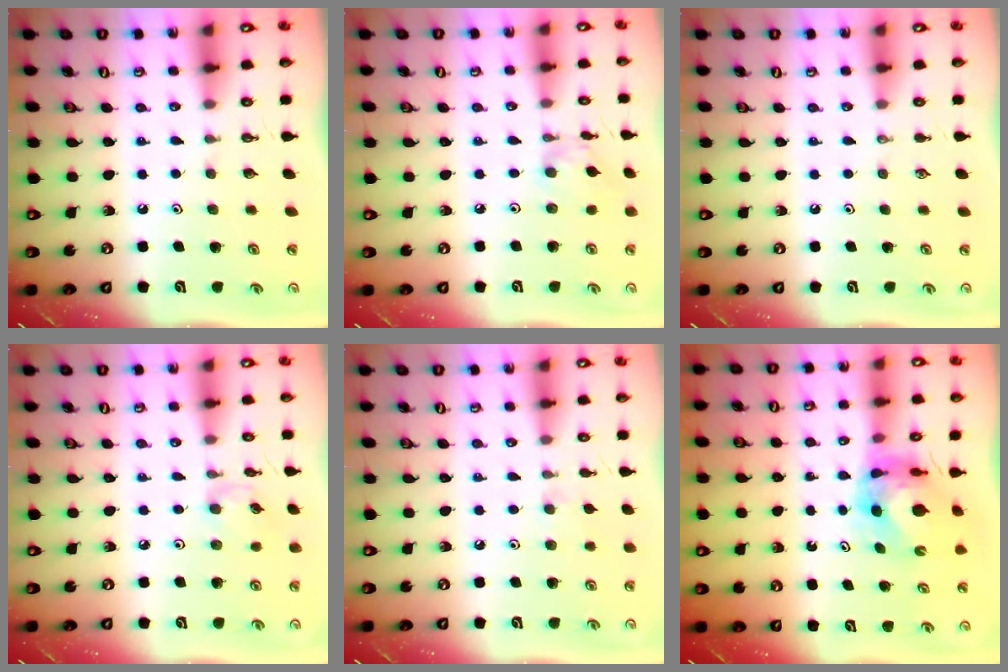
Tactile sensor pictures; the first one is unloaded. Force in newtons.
{"total": 2.0, "press": 2.0, "slide": 0.3}
{"total": 0.0}
{"total": 2.7, "press": 2.7, "slide": 0.1}
{"total": 4.2, "press": 4.2, "slide": 0.6}
{"total": 6.9, "press": 6.8, "slide": 0.8}